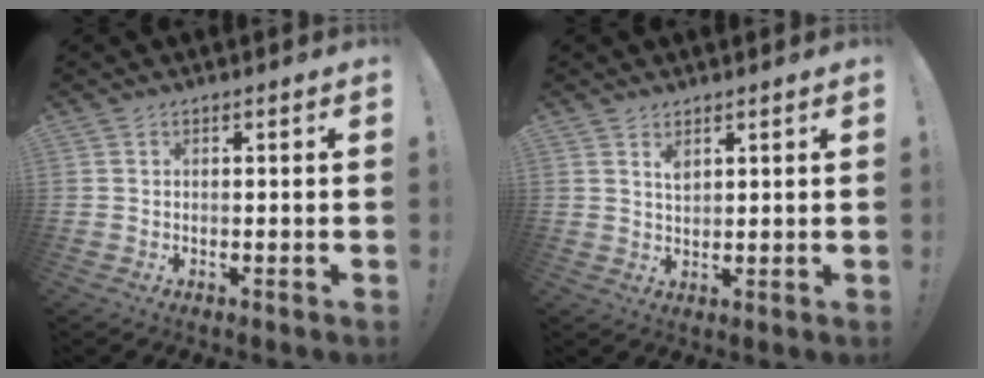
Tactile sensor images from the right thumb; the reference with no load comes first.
{"total": 2.9, "force": [1.9, 1.3, 1.7], "torque": [-0.013, -0.018, 0.030]}